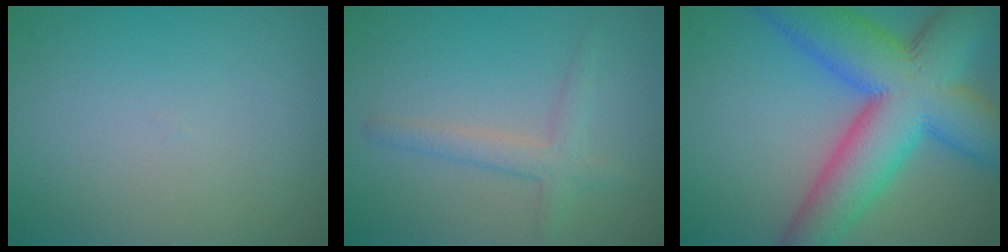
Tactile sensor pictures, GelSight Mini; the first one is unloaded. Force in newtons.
{"total": 1.7, "press": 1.7, "slide": 0.2}
{"total": 13.4, "press": 13.4, "slide": 0.5}